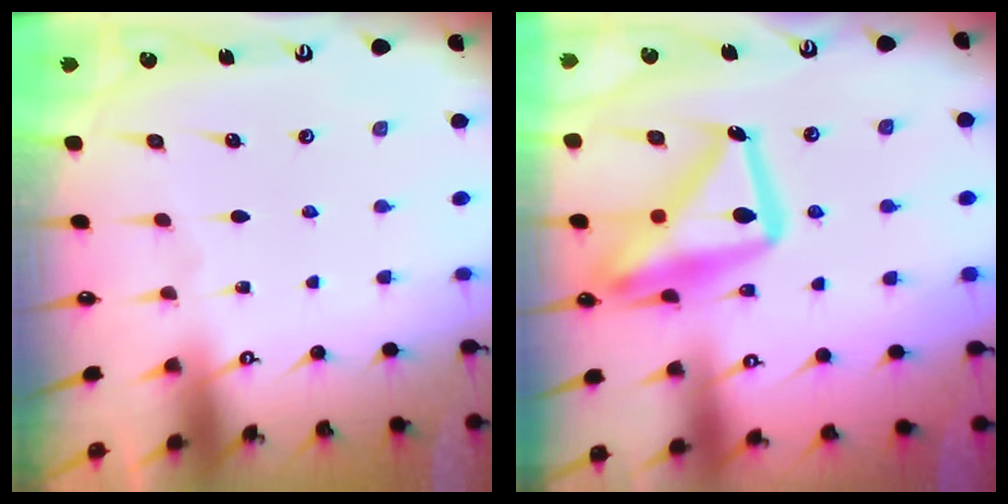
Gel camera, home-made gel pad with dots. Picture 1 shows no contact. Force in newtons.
{"total": 20.7, "press": 20.6, "slide": 1.9}